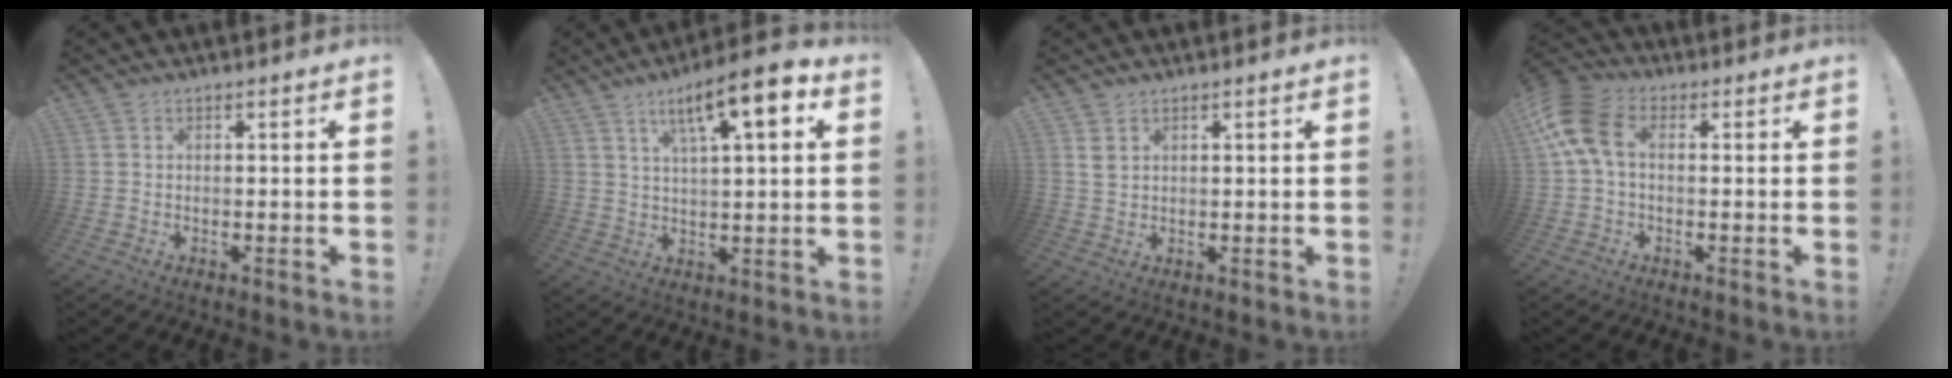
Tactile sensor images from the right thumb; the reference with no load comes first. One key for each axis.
{"total": 12.1, "fx": 5.5, "fy": 2.6, "fz": 10.4, "tx": -0.156, "ty": -0.025, "tz": 0.082}
{"total": 2.6, "fx": 1.5, "fy": 1.7, "fz": 1.3, "tx": -0.012, "ty": -0.008, "tz": 0.026}
{"total": 11.3, "fx": 1.9, "fy": 6.7, "fz": 8.9, "tx": -0.186, "ty": 0.006, "tz": 0.042}